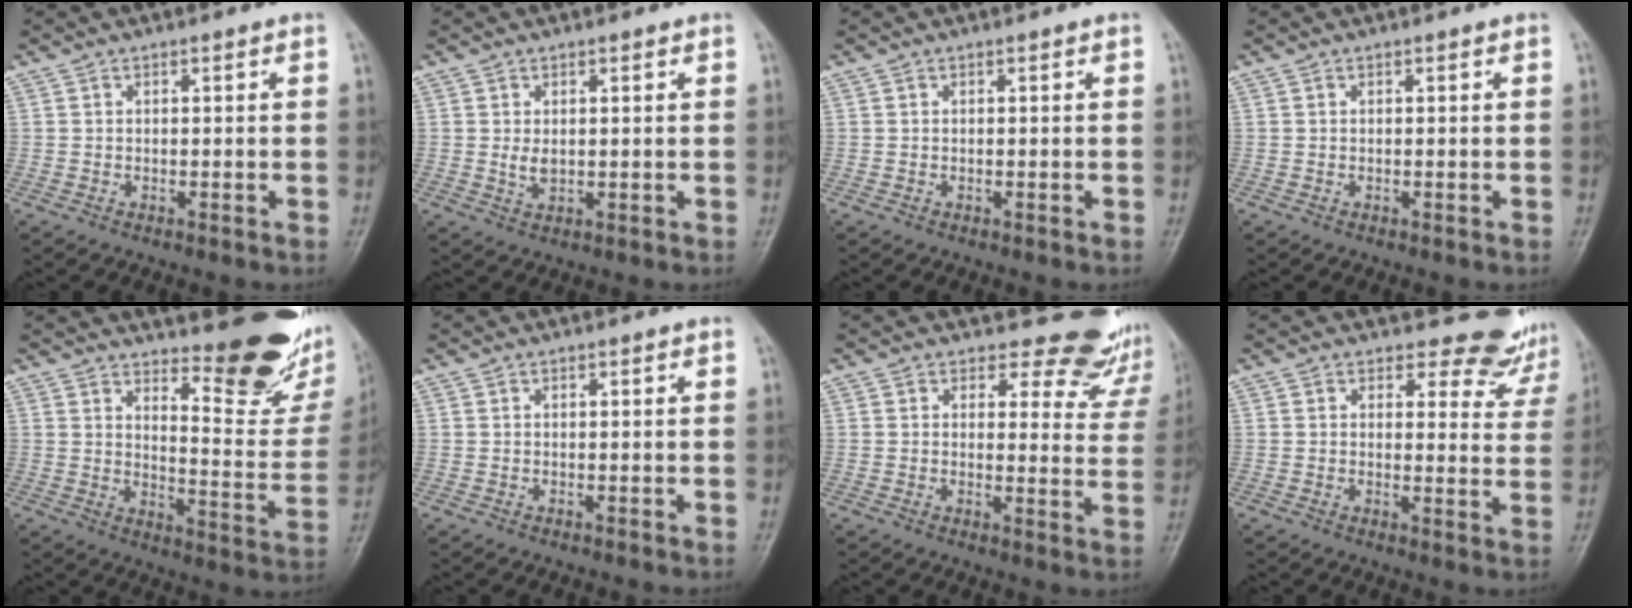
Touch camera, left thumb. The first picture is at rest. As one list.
[{"total": 2.6, "force": [0.9, 1.6, 1.9], "torque": [-0.028, -0.009, 0.018]}, {"total": 0.0}, {"total": 0.0}, {"total": 17.9, "force": [13.8, 5.2, 10.2], "torque": [-0.090, -0.129, 0.179]}, {"total": 0.0}, {"total": 11.8, "force": [10.7, 4.8, 1.1], "torque": [0.038, -0.091, 0.096]}, {"total": 8.9, "force": [8.2, 3.3, 0.1], "torque": [0.041, -0.070, 0.072]}]